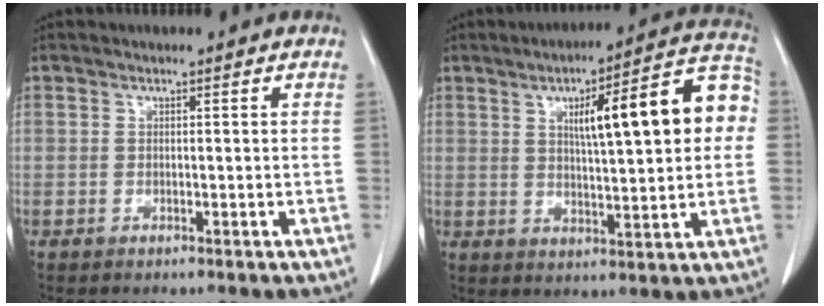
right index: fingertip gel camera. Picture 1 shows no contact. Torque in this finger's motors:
{"motor_torque": [1.00, 0.68, 0.34, 0.11]}